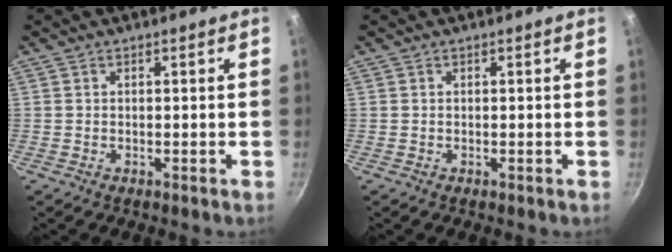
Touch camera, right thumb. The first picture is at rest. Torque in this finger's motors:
{"motor_torque": [-0.25, 0.02, 0.12, 0.09, -0.07]}